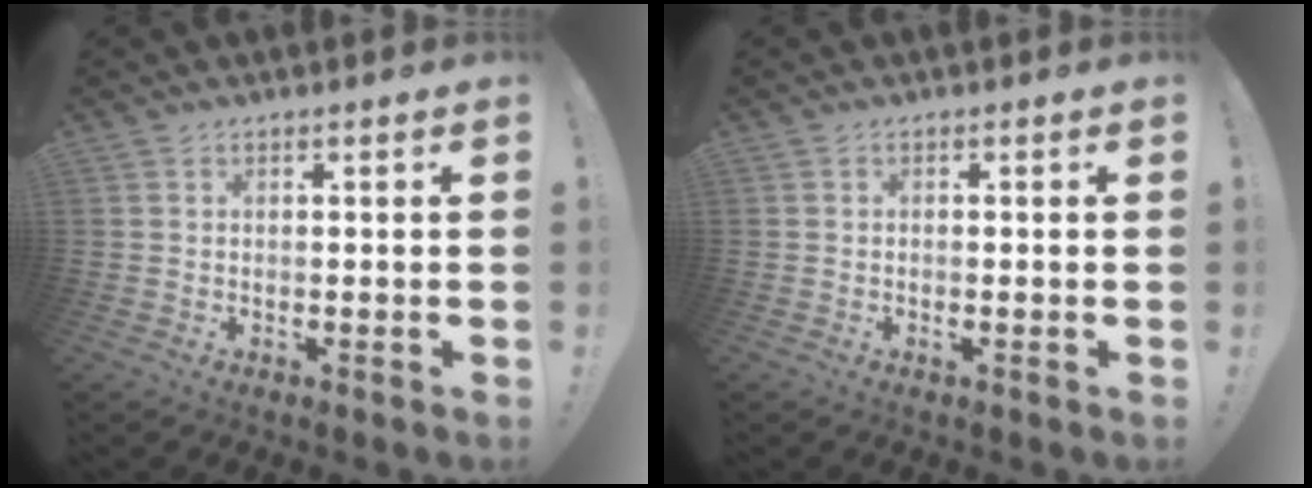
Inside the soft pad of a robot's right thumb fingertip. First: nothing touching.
{"total": 0.6, "force": [-0.4, 0.0, 0.5], "torque": [-0.010, -0.002, -0.006]}